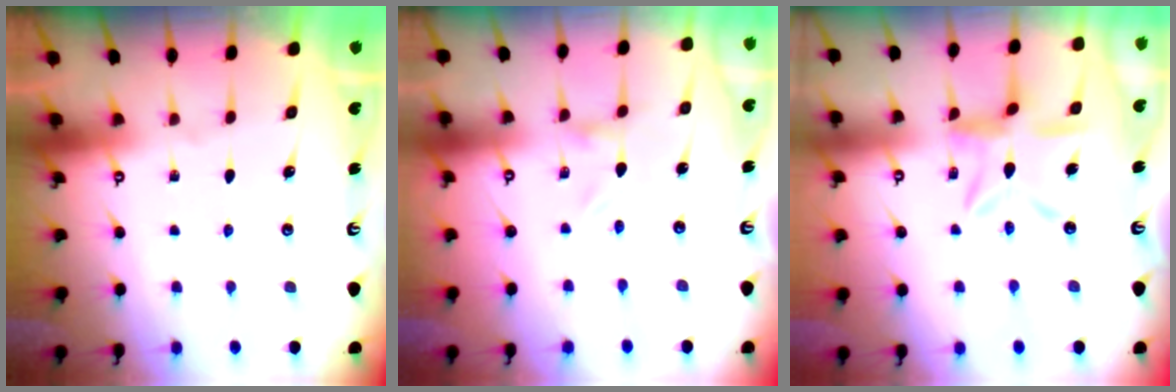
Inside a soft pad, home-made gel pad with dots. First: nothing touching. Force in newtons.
{"total": 0.0}
{"total": 9.9, "press": 9.9, "slide": 0.8}